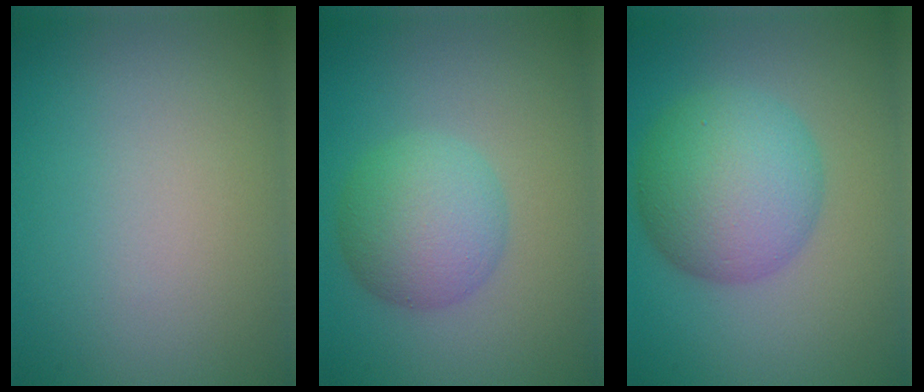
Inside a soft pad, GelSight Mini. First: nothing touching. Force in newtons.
{"total": 4.9, "press": 4.9, "slide": 0.1}
{"total": 7.5, "press": 7.5, "slide": 0.0}